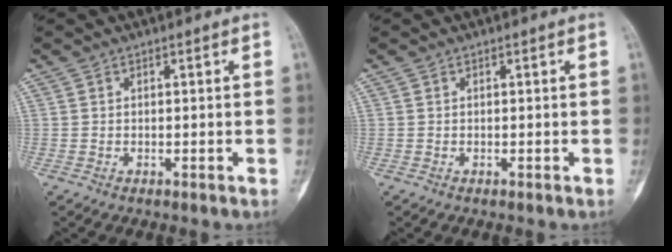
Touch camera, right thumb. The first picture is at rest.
{"total": 0.0}